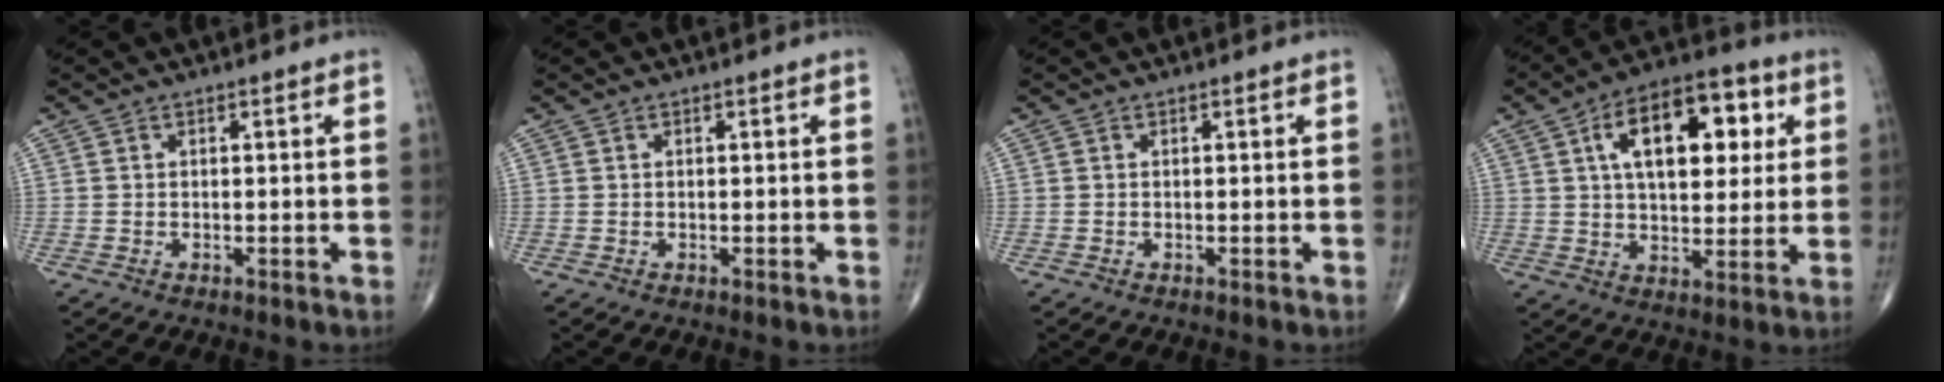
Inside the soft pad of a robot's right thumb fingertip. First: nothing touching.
{"total": 0.0}
{"total": 0.0}
{"total": 17.7, "force": [5.4, 9.2, 14.1], "torque": [-0.182, 0.006, 0.079]}